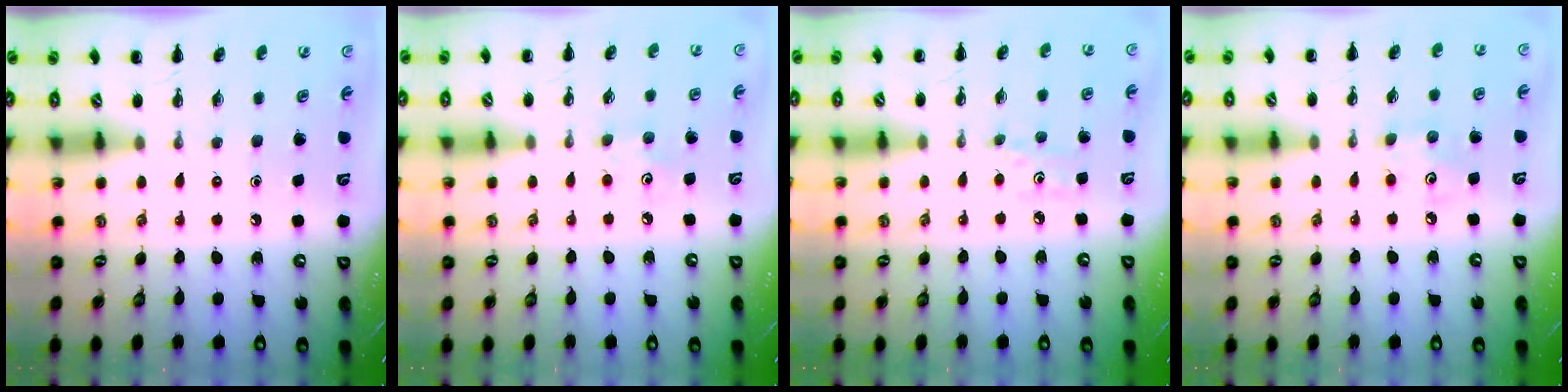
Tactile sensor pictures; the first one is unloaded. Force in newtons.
{"total": 3.4, "press": 3.3, "slide": 0.8}
{"total": 3.0, "press": 2.8, "slide": 1.1}
{"total": 4.8, "press": 4.7, "slide": 1.2}